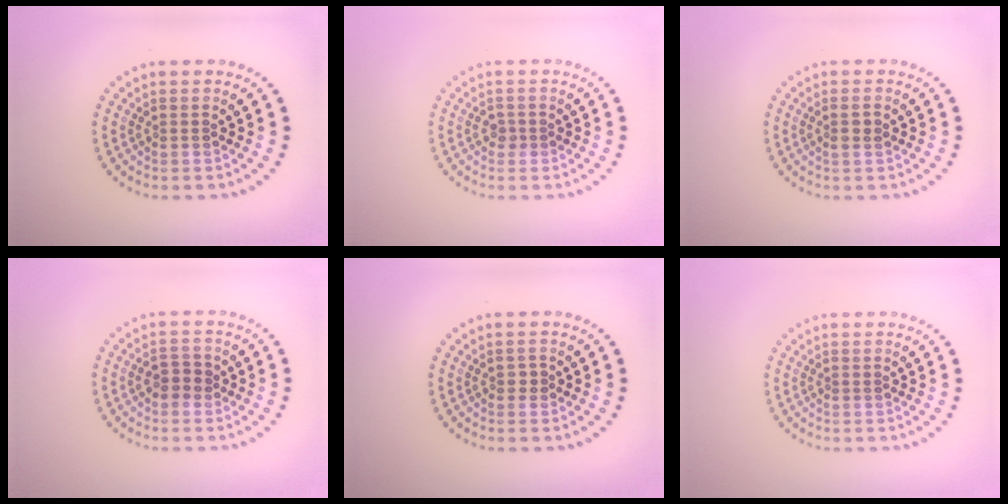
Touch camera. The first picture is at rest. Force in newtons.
{"total": 0.8, "press": 0.7, "slide": 0.3}
{"total": 1.2, "press": 1.1, "slide": 0.5}
{"total": 1.3, "press": 1.2, "slide": 0.6}
{"total": 0.7, "press": 0.7, "slide": 0.1}
{"total": 0.0}